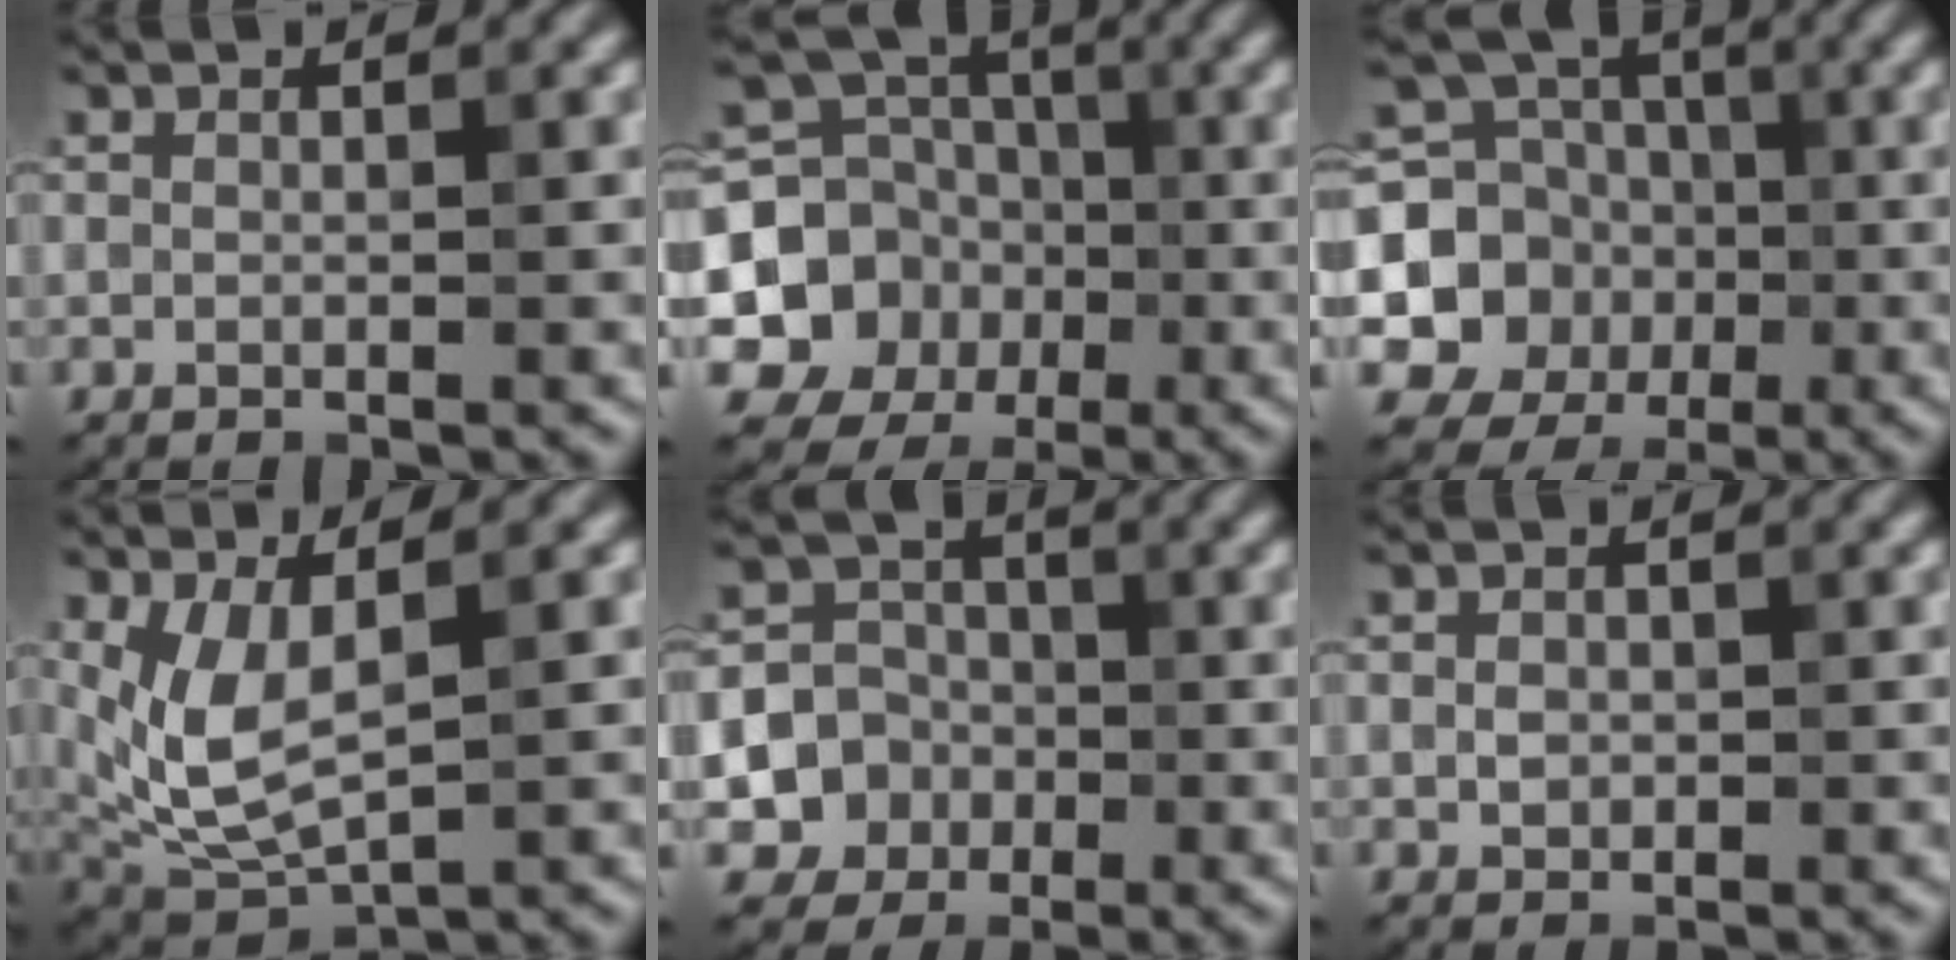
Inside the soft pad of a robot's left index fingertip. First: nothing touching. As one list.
[{"total": 8.9, "force": [-1.6, 8.1, 3.2], "torque": [-0.059, -0.011, -0.050]}, {"total": 8.2, "force": [-0.9, 7.4, 3.2], "torque": [-0.069, -0.013, -0.030]}, {"total": 5.1, "force": [1.0, 2.1, 4.6], "torque": [-0.112, -0.017, 0.030]}, {"total": 6.2, "force": [-1.9, 5.8, 1.0], "torque": [0.008, -0.004, -0.052]}, {"total": 1.2, "force": [0.0, 1.0, 0.6], "torque": [-0.010, -0.001, -0.002]}]